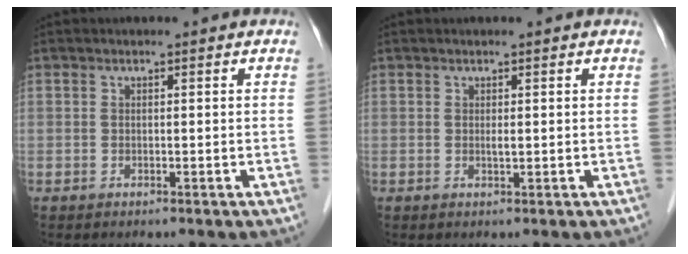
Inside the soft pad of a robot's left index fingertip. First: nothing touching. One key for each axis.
{"total": 0.6, "fx": 0.0, "fy": 0.1, "fz": 0.6, "tx": -0.014, "ty": -0.002, "tz": 0.000}